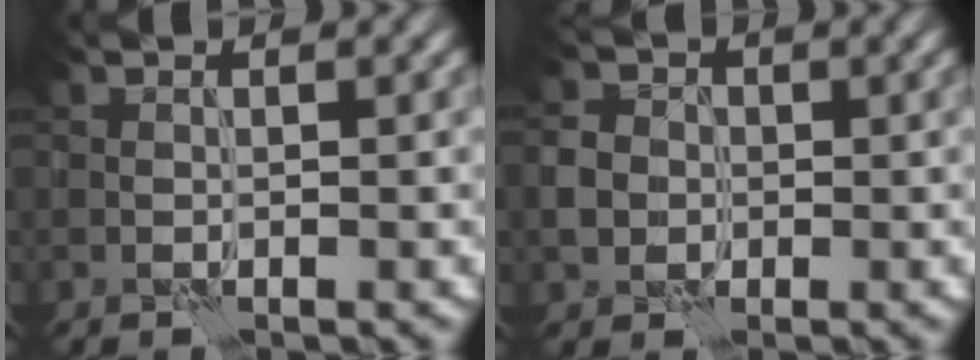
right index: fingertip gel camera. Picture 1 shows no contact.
{"total": 2.6, "force": [-0.4, 2.4, 1.0], "torque": [-0.018, 0.003, -0.012]}